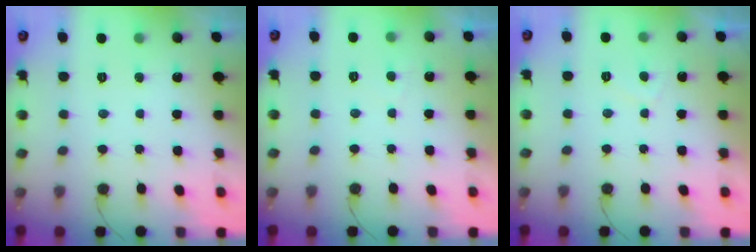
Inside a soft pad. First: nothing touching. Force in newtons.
{"total": 1.1, "press": 1.0, "slide": 0.5}
{"total": 2.1, "press": 2.0, "slide": 0.7}